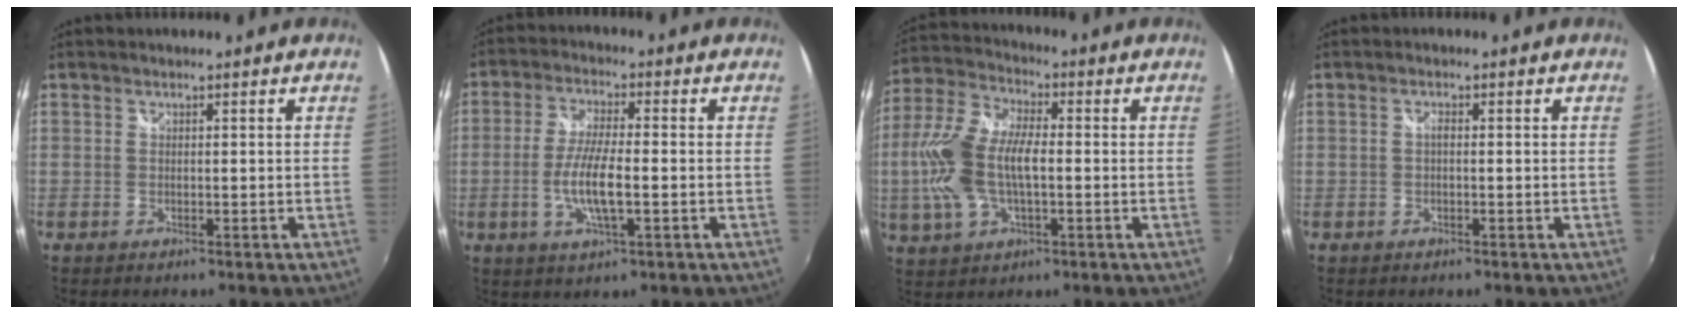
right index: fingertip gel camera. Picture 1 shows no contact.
{"total": 8.6, "force": [-1.9, 1.9, 8.1], "torque": [-0.164, -0.004, -0.038]}
{"total": 14.2, "force": [-1.2, 7.0, 12.2], "torque": [-0.269, 0.010, -0.024]}
{"total": 0.8, "force": [-0.2, 0.3, 0.7], "torque": [-0.014, 0.004, -0.004]}